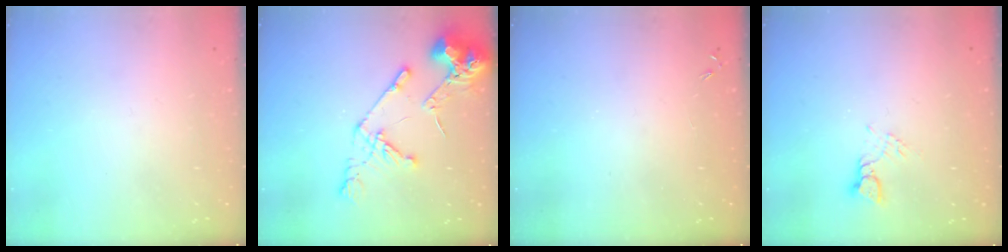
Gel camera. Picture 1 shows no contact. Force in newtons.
{"total": 15.0, "press": 14.9, "slide": 1.8}
{"total": 0.0}
{"total": 3.2, "press": 3.2, "slide": 0.2}